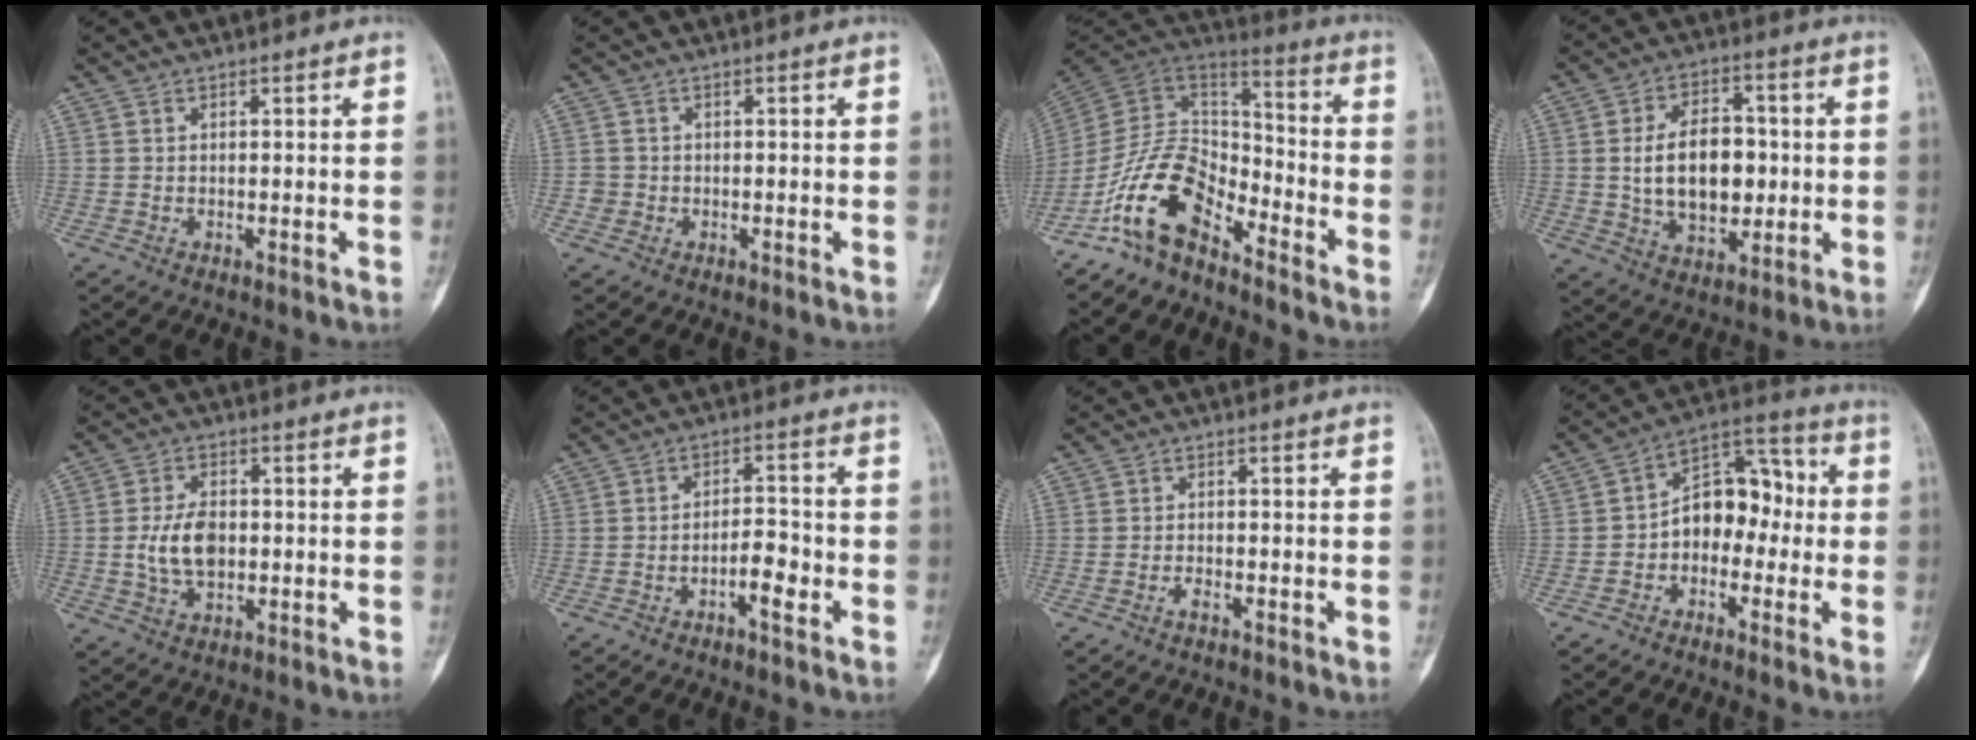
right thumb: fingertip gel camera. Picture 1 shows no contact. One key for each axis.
{"total": 1.4, "fx": -0.4, "fy": 1.3, "fz": 0.0, "tx": 0.011, "ty": 0.007, "tz": -0.012}
{"total": 14.2, "fx": -9.6, "fy": 7.1, "fz": 7.7, "tx": -0.127, "ty": 0.096, "tz": -0.193}
{"total": 14.1, "fx": 0.1, "fy": 9.0, "fz": 10.9, "tx": -0.146, "ty": 0.010, "tz": 0.009}
{"total": 8.0, "fx": -0.4, "fy": 5.0, "fz": 6.2, "tx": -0.110, "ty": 0.003, "tz": -0.005}
{"total": 5.1, "fx": -2.4, "fy": 1.9, "fz": 4.1, "tx": -0.059, "ty": 0.028, "tz": -0.041}
{"total": 1.4, "fx": -1.0, "fy": 0.4, "fz": 0.9, "tx": -0.016, "ty": 0.006, "tz": -0.020}
{"total": 11.5, "fx": -1.3, "fy": 7.9, "fz": 8.2, "tx": -0.085, "ty": 0.050, "tz": -0.039}